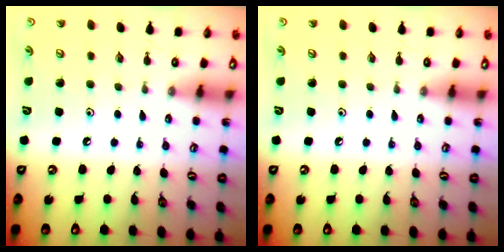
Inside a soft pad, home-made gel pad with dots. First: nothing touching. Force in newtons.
{"total": 0.0}